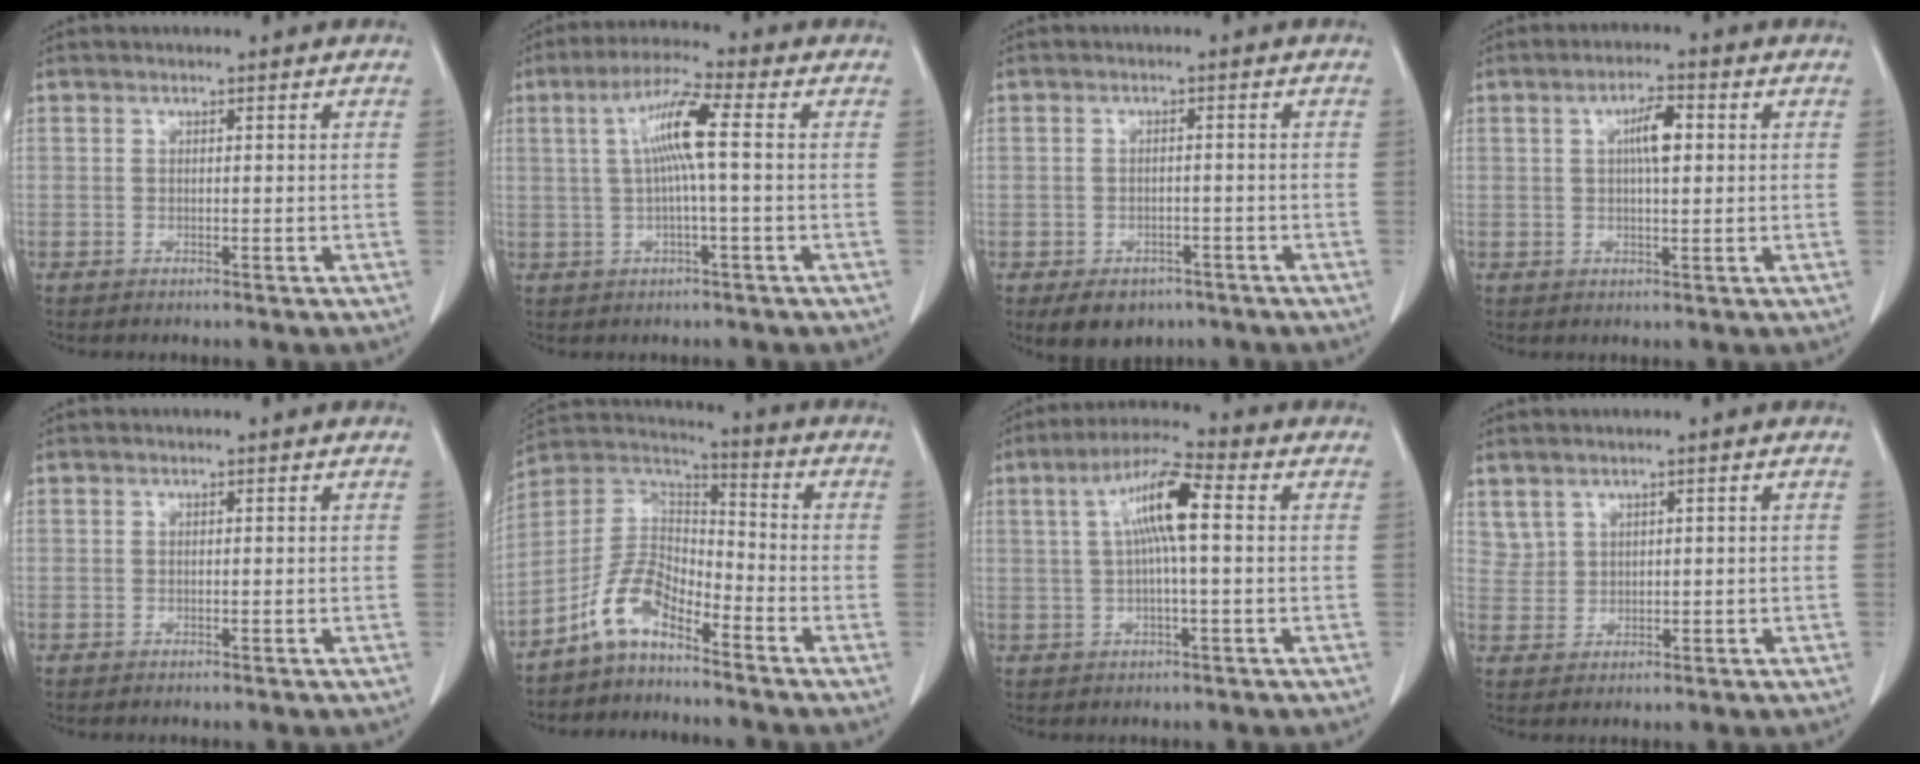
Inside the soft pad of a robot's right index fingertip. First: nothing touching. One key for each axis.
{"total": 7.5, "fx": 0.9, "fy": 0.0, "fz": 7.4, "tx": -0.143, "ty": 0.015, "tz": 0.016}
{"total": 5.9, "fx": -3.8, "fy": 4.0, "fz": 2.1, "tx": -0.023, "ty": 0.004, "tz": -0.046}
{"total": 4.6, "fx": 0.9, "fy": 1.2, "fz": 4.3, "tx": -0.076, "ty": 0.008, "tz": 0.015}
{"total": 0.0}
{"total": 8.6, "fx": -6.1, "fy": 3.6, "fz": 4.9, "tx": -0.109, "ty": 0.028, "tz": -0.123}
{"total": 8.6, "fx": 1.5, "fy": 0.9, "fz": 8.5, "tx": -0.163, "ty": 0.020, "tz": 0.022}
{"total": 2.6, "fx": 1.7, "fy": 1.9, "fz": 0.3, "tx": -0.003, "ty": 0.006, "tz": 0.040}